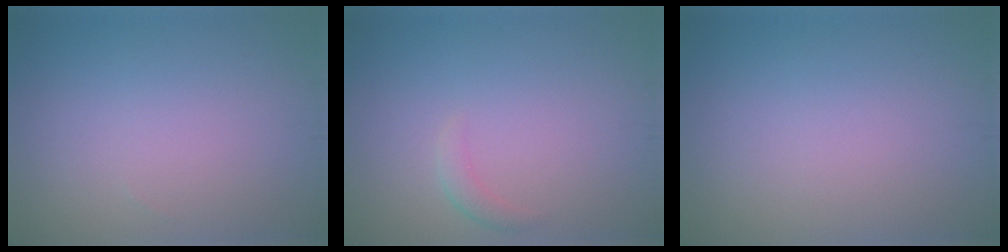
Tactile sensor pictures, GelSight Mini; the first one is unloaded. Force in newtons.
{"total": 1.1, "press": 1.1, "slide": 0.0}
{"total": 0.0}